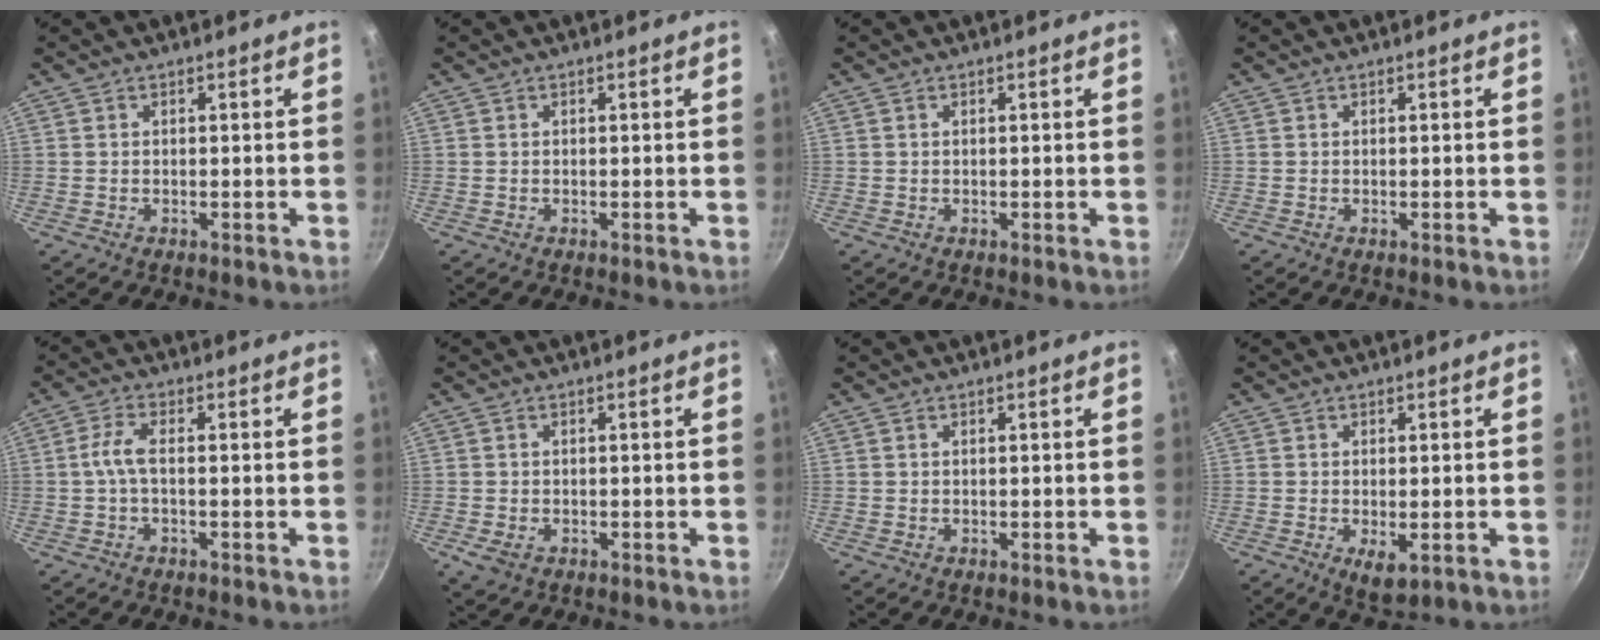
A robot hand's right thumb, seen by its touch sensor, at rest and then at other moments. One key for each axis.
{"total": 0.0}
{"total": 0.0}
{"total": 0.0}
{"total": 4.7, "fx": -1.6, "fy": 1.9, "fz": 4.0, "tx": -0.092, "ty": 0.026, "tz": -0.043}
{"total": 2.7, "fx": -1.0, "fy": 2.0, "fz": 1.6, "tx": -0.033, "ty": -0.003, "tz": -0.014}
{"total": 0.0}
{"total": 4.4, "fx": -1.1, "fy": 1.9, "fz": 3.8, "tx": -0.058, "ty": -0.014, "tz": -0.010}